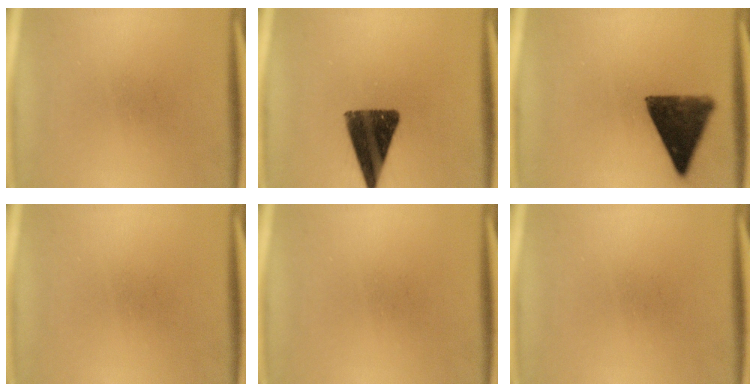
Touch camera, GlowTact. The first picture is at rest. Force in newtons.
{"total": 13.1}
{"total": 11.5}
{"total": 0.0}
{"total": 0.0}
{"total": 0.0}